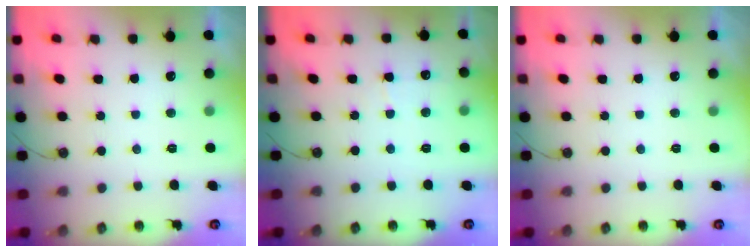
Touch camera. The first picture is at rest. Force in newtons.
{"total": 4.8, "press": 4.8, "slide": 0.6}
{"total": 0.0}